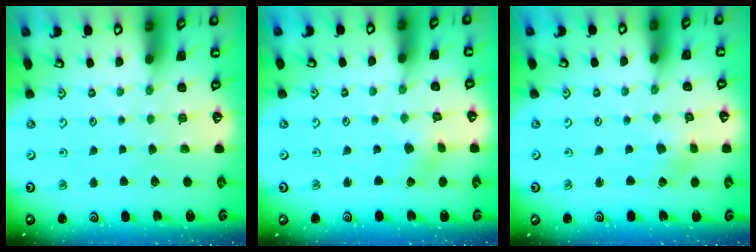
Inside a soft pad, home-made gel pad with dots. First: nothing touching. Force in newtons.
{"total": 2.2, "press": 2.2, "slide": 0.4}
{"total": 1.8, "press": 1.8, "slide": 0.2}